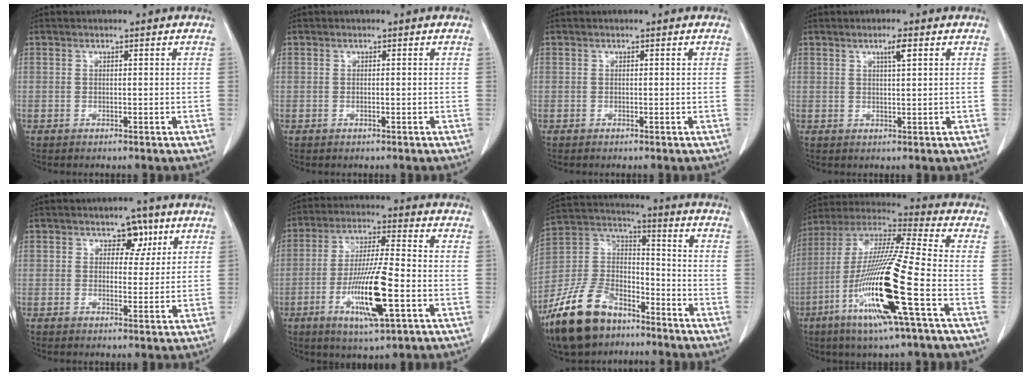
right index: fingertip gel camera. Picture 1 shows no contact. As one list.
[{"total": 0.0}, {"total": 0.0}, {"total": 2.2, "force": [1.1, 0.0, 1.9], "torque": [-0.036, -0.001, 0.018]}, {"total": 4.0, "force": [2.0, 2.7, 2.1], "torque": [-0.018, 0.005, 0.027]}, {"total": 13.1, "force": [-4.2, 1.3, 12.4], "torque": [-0.235, -0.015, -0.075]}, {"total": 16.0, "force": [-11.3, 8.1, 8.0], "torque": [-0.178, 0.020, -0.209]}, {"total": 19.6, "force": [-6.8, 0.0, 18.4], "torque": [-0.389, -0.029, -0.138]}]